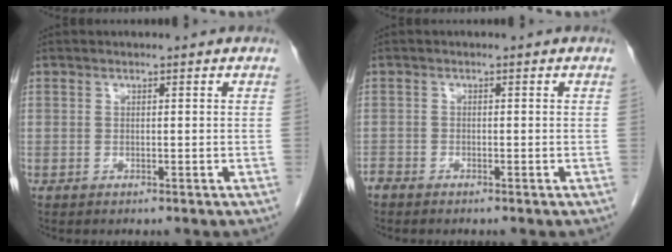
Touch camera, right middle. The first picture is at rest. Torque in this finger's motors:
{"motor_torque": [0.08, -0.07, 0.02, 0.01]}